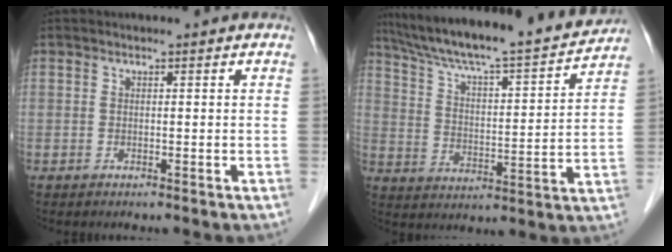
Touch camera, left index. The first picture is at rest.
{"total": 20.8, "force": [18.9, 1.0, 8.8], "torque": [-0.151, -0.008, 0.283]}